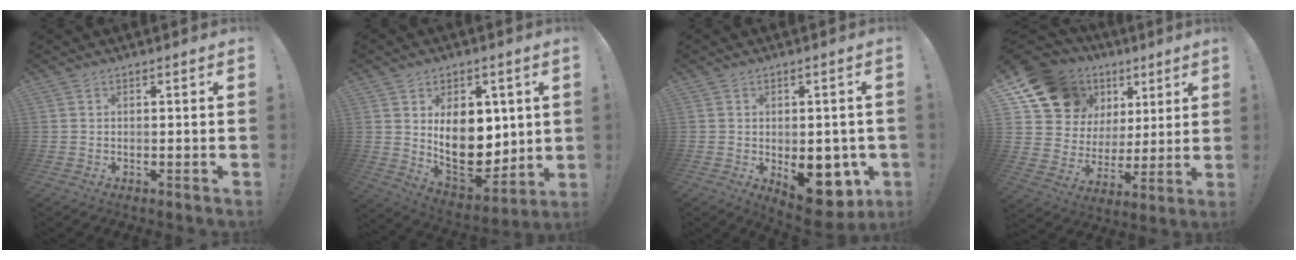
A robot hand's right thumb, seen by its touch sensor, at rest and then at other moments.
{"total": 17.3, "force": [3.5, 12.0, 12.0], "torque": [-0.181, -0.042, 0.072]}
{"total": 13.1, "force": [-4.3, 7.7, 9.8], "torque": [-0.083, 0.027, -0.054]}
{"total": 14.7, "force": [9.9, 9.8, 4.7], "torque": [-0.088, -0.066, 0.202]}